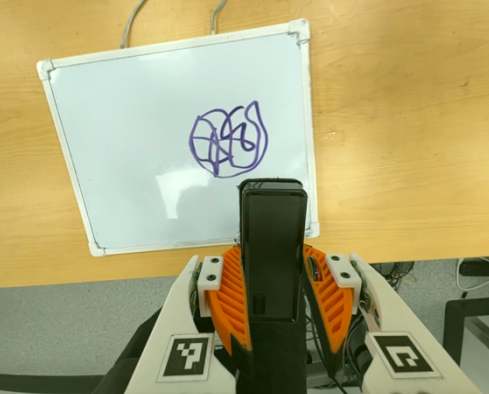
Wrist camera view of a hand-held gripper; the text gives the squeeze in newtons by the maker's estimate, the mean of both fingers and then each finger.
{"total": 4.8, "left": 3.1, "right": 6.4}